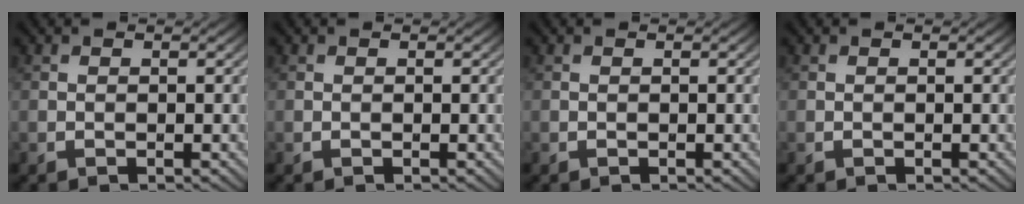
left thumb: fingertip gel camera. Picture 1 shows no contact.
{"total": 0.0}
{"total": 0.0}
{"total": 0.0}